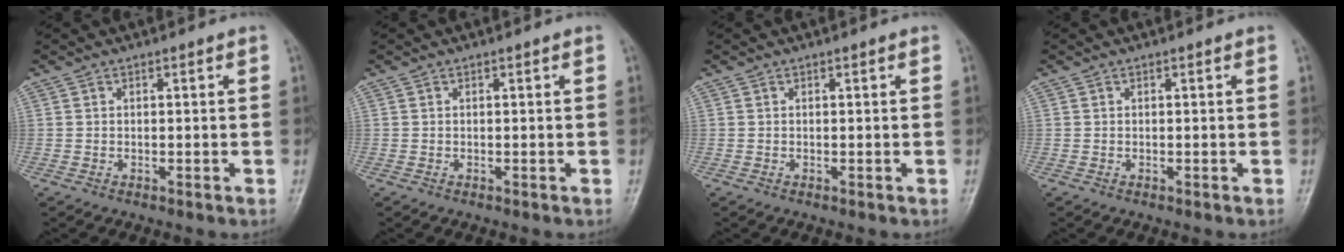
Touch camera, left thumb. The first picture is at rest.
{"total": 0.0}
{"total": 0.0}
{"total": 0.0}